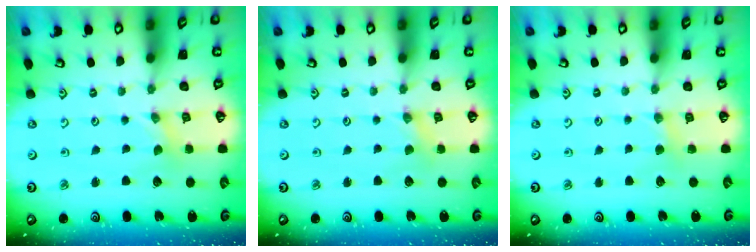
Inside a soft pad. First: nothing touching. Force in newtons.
{"total": 0.9, "press": 0.9, "slide": 0.1}
{"total": 3.3, "press": 3.3, "slide": 0.4}